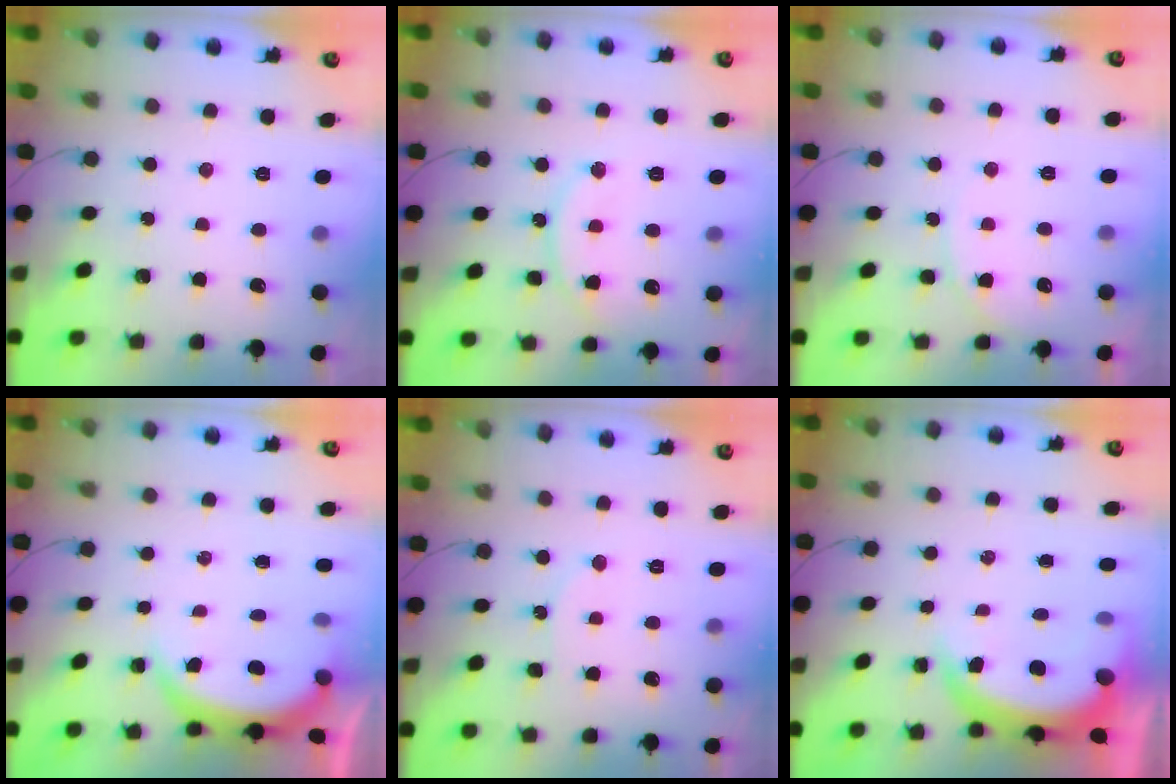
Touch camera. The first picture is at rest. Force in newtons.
{"total": 13.1, "press": 13.1, "slide": 1.1}
{"total": 8.0, "press": 8.0, "slide": 0.6}
{"total": 3.9, "press": 3.9, "slide": 0.2}
{"total": 6.2, "press": 6.2, "slide": 0.7}
{"total": 7.0, "press": 6.9, "slide": 0.7}